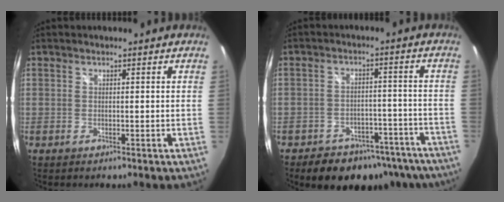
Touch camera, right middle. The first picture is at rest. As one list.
[{"total": 17.1, "force": [-13.0, 9.0, 6.5], "torque": [-0.128, 0.019, -0.147]}]